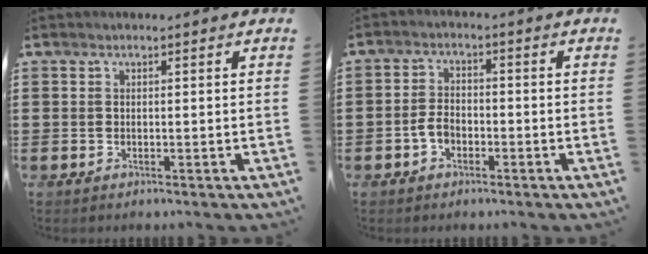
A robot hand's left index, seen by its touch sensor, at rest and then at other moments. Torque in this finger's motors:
{"motor_torque": [0.62, 0.46, 0.26, 0.02]}